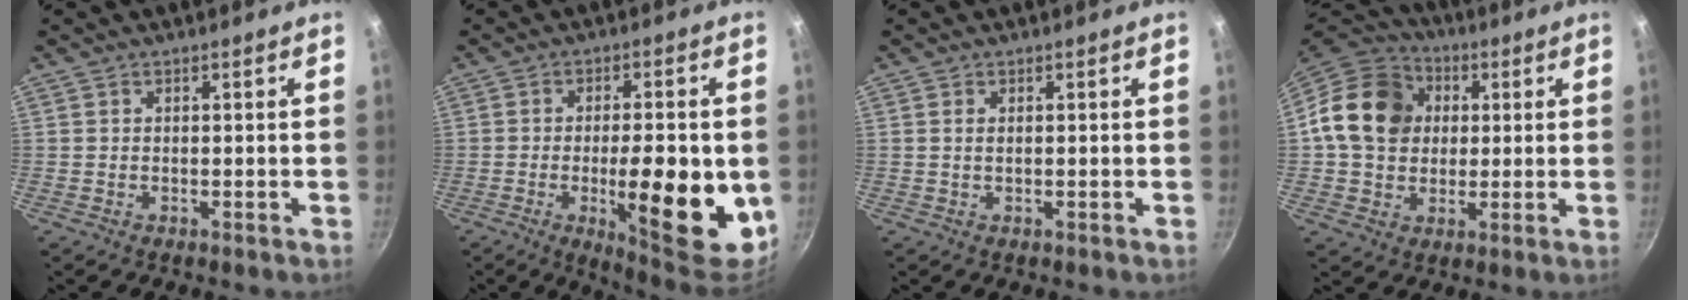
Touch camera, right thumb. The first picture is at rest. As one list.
[{"total": 18.0, "force": [-3.3, 6.0, 16.7], "torque": [-0.212, -0.001, -0.040]}, {"total": 0.8, "force": [0.2, 0.4, 0.7], "torque": [-0.014, 0.000, 0.004]}, {"total": 16.9, "force": [2.6, 13.9, 9.3], "torque": [-0.145, 0.024, 0.032]}]